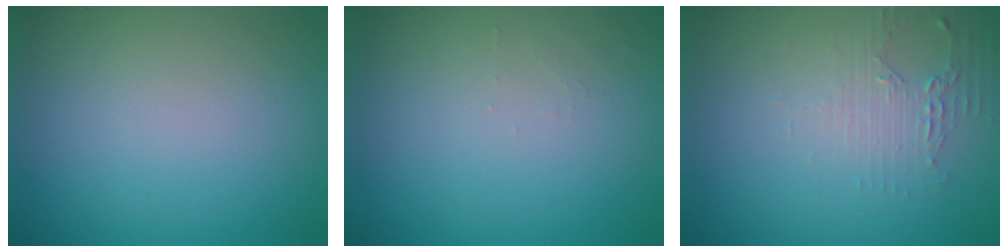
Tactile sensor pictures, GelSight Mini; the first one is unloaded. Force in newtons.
{"total": 0.7, "press": 0.7, "slide": 0.1}
{"total": 1.7, "press": 1.7, "slide": 0.3}